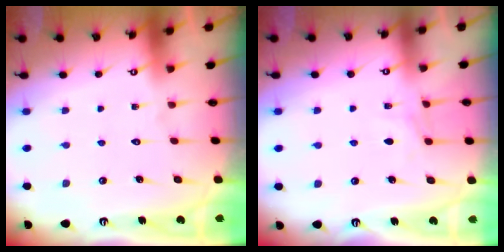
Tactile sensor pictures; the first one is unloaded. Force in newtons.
{"total": 4.4, "press": 4.4, "slide": 0.5}